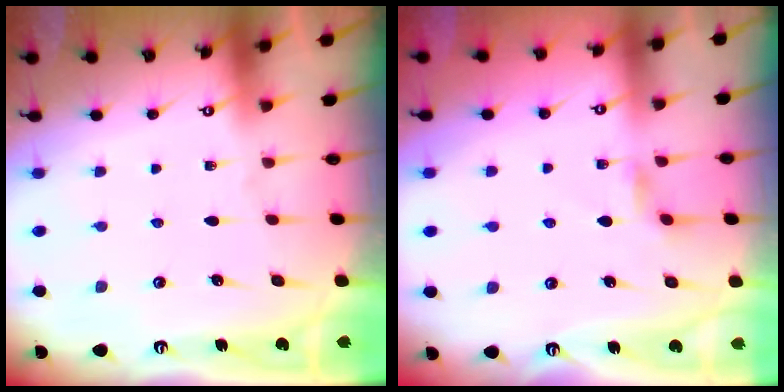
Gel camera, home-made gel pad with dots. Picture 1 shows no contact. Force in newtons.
{"total": 2.3, "press": 2.3, "slide": 0.4}